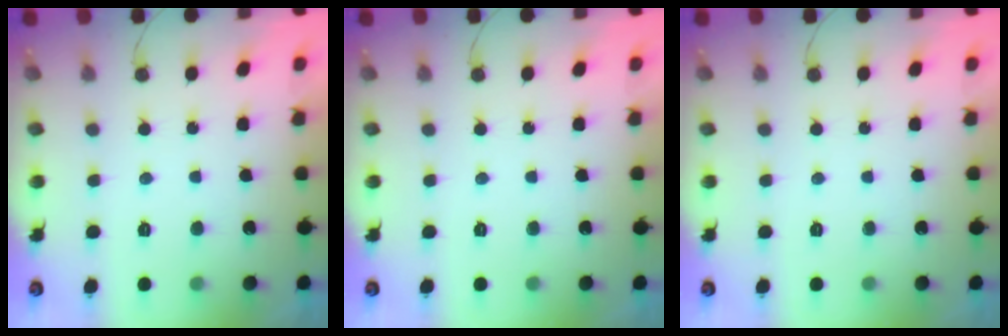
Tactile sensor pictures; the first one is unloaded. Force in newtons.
{"total": 0.0}
{"total": 0.0}